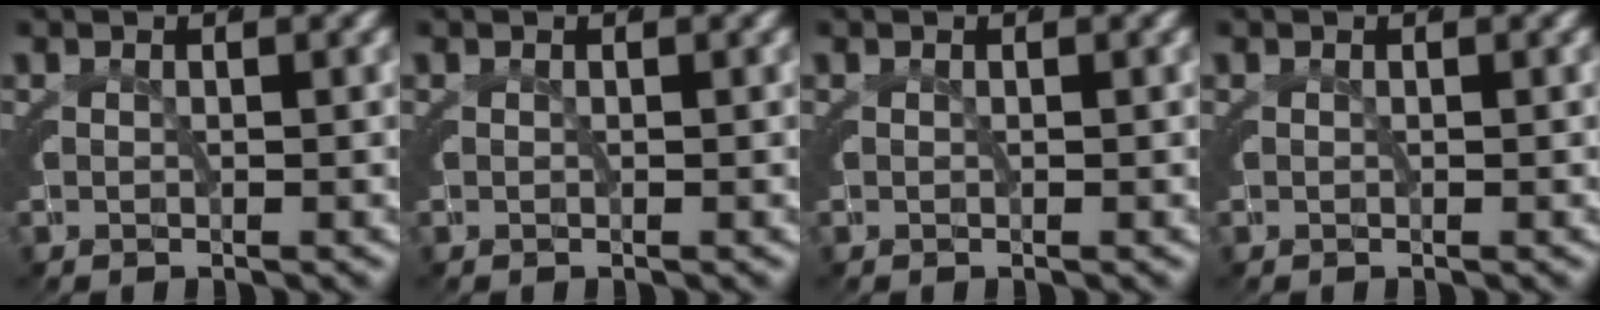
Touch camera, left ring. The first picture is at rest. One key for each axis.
{"total": 0.0}
{"total": 0.0}
{"total": 0.0}